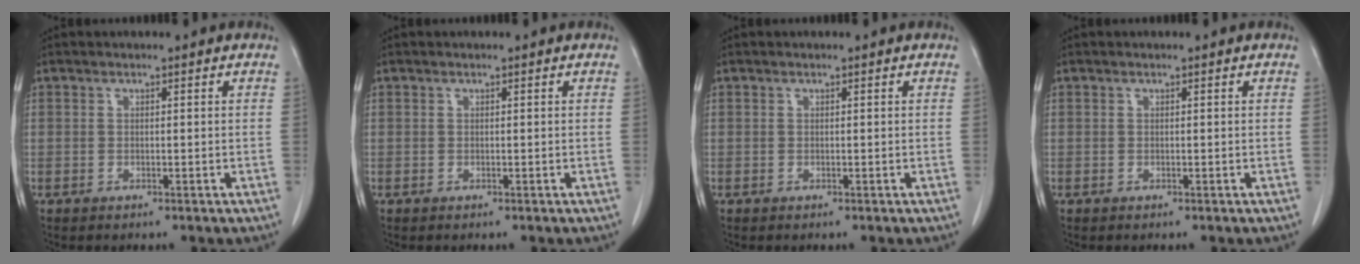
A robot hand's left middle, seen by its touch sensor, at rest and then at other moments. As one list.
[{"total": 0.0}, {"total": 0.0}, {"total": 0.0}]